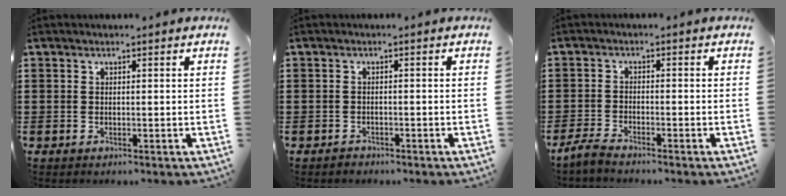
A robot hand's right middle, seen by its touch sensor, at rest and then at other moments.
{"total": 0.9, "force": [-0.8, 0.4, 0.1], "torque": [-0.003, 0.001, -0.018]}
{"total": 2.4, "force": [-2.2, 0.2, 1.0], "torque": [-0.032, 0.000, -0.049]}